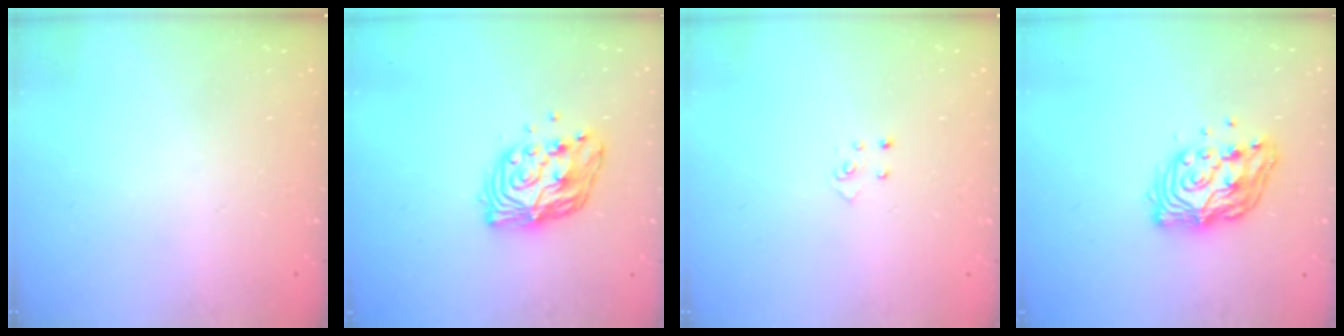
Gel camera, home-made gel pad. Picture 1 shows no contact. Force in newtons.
{"total": 11.1, "press": 11.1, "slide": 1.1}
{"total": 2.6, "press": 2.6, "slide": 0.3}
{"total": 13.8, "press": 13.7, "slide": 1.6}